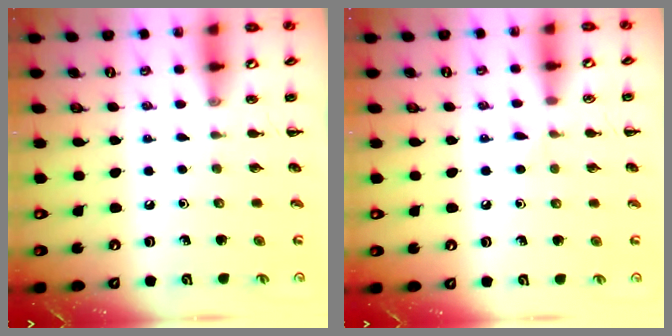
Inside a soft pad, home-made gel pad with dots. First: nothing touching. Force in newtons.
{"total": 3.7, "press": 3.6, "slide": 1.2}